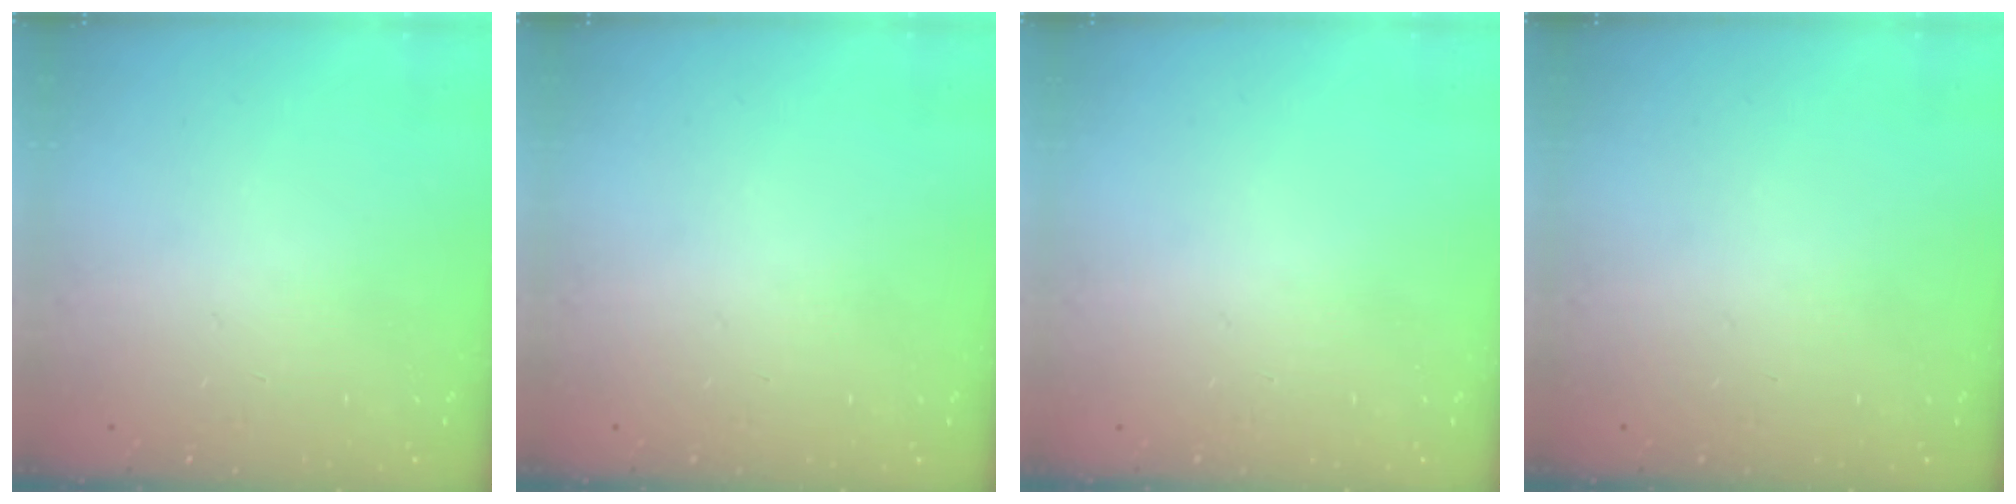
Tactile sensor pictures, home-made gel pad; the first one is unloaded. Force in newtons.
{"total": 0.0}
{"total": 0.0}
{"total": 0.0}